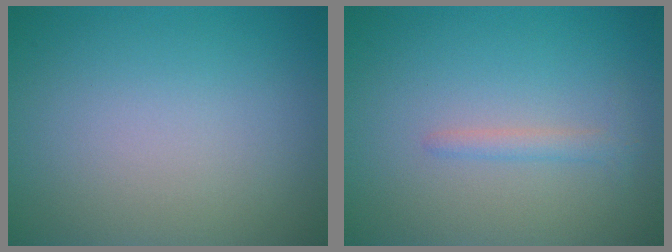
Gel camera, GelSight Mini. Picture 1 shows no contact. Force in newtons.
{"total": 1.3, "press": 1.3, "slide": 0.1}